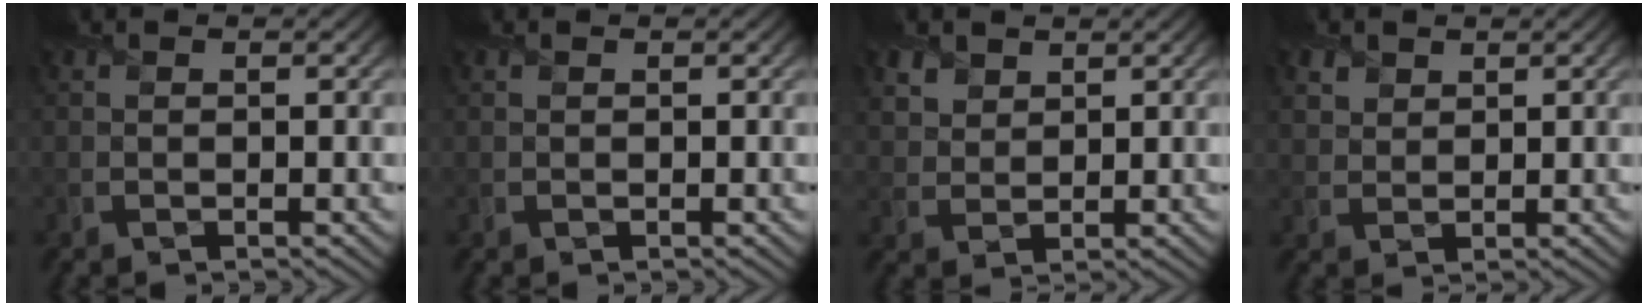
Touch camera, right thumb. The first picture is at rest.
{"total": 0.0}
{"total": 3.5, "force": [2.3, 2.3, 1.2], "torque": [-0.045, -0.008, 0.059]}
{"total": 2.6, "force": [1.7, 1.8, 0.8], "torque": [-0.029, -0.004, 0.042]}